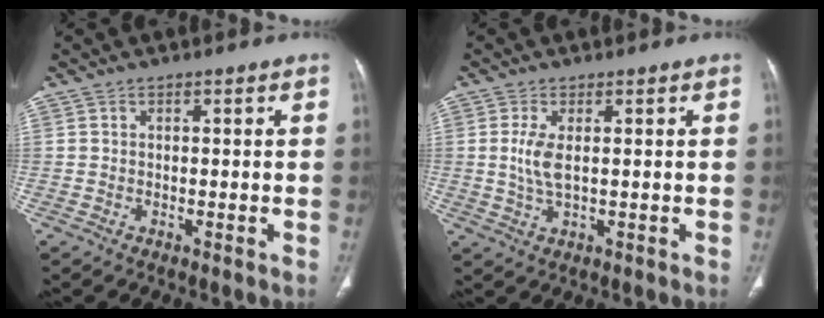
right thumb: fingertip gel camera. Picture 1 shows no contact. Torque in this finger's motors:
{"motor_torque": [1.46, 0.42, 1.04, -0.72, 0.18]}